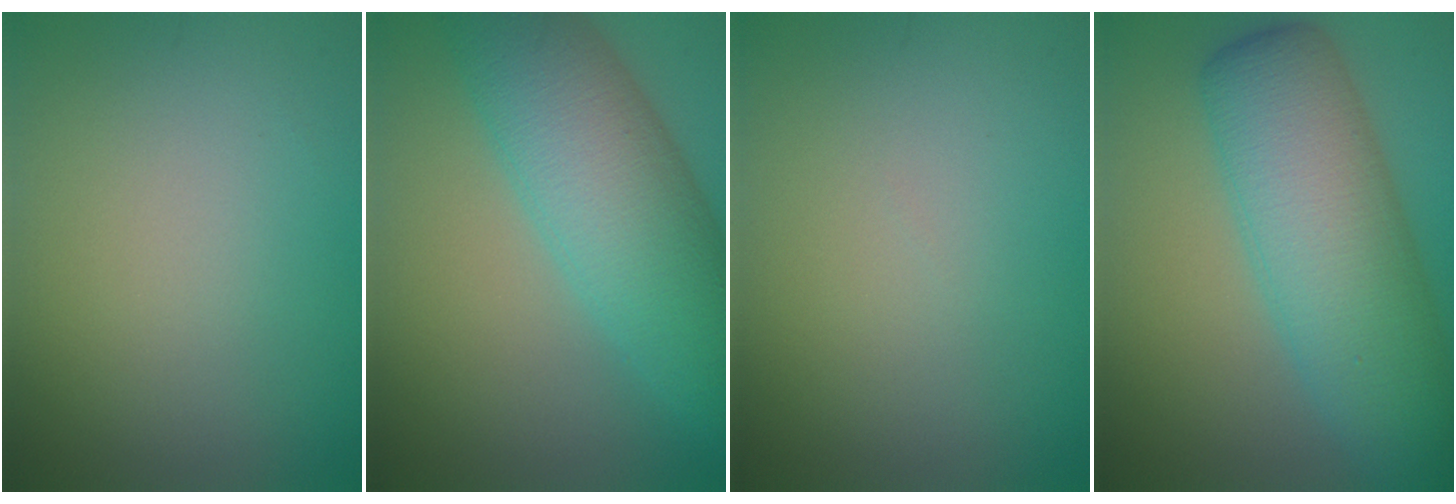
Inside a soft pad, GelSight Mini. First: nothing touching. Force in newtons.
{"total": 9.9, "press": 9.9, "slide": 0.2}
{"total": 0.0}
{"total": 10.0, "press": 10.0, "slide": 0.2}